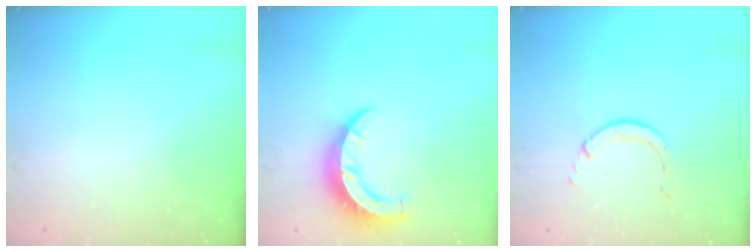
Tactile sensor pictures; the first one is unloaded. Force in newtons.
{"total": 8.7, "press": 8.6, "slide": 0.9}
{"total": 1.7, "press": 1.7, "slide": 0.1}